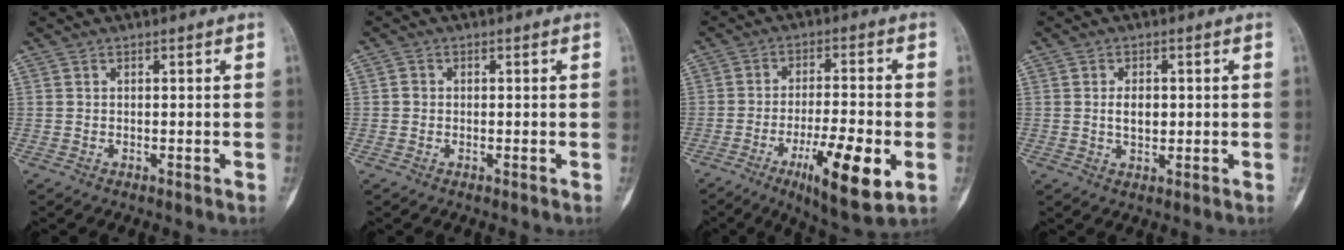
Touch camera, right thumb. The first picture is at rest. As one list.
[{"total": 1.2, "force": [-0.1, 1.1, 0.4], "torque": [-0.002, 0.003, -0.002]}, {"total": 13.7, "force": [-5.0, 3.3, 12.3], "torque": [-0.200, 0.003, -0.078]}, {"total": 3.7, "force": [0.2, 2.3, 2.9], "torque": [-0.039, -0.001, 0.006]}]